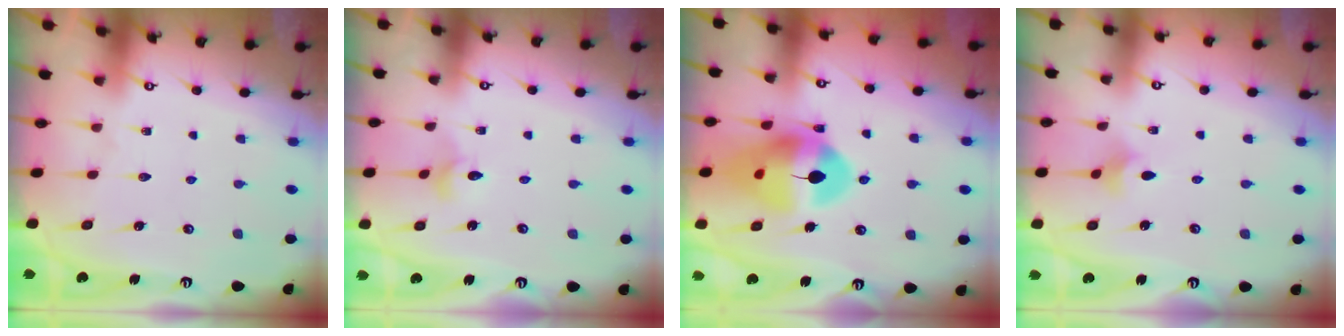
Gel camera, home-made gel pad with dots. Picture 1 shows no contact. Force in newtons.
{"total": 2.8, "press": 2.8, "slide": 0.3}
{"total": 14.7, "press": 14.6, "slide": 1.9}
{"total": 3.4, "press": 3.3, "slide": 0.8}